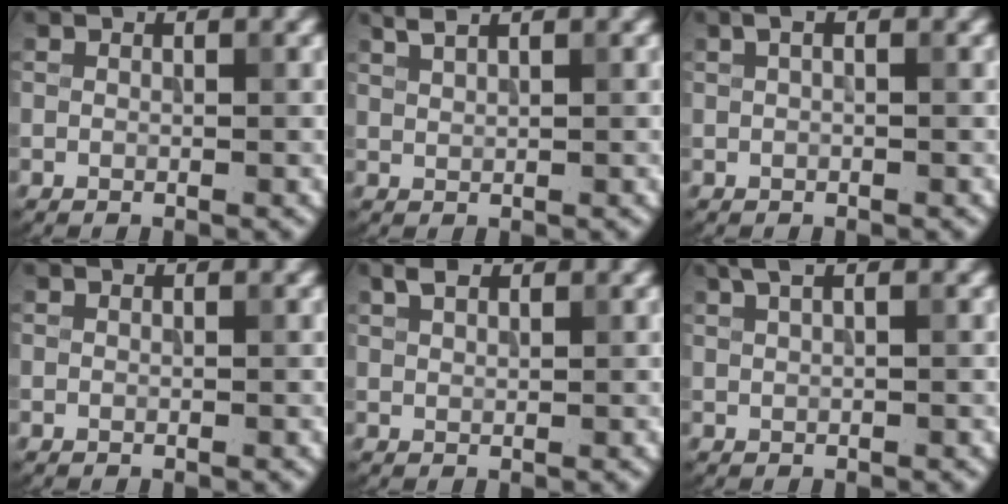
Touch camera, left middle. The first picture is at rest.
{"total": 1.8, "force": [1.4, 0.5, 1.0], "torque": [-0.013, 0.004, 0.023]}
{"total": 0.9, "force": [0.3, 0.2, 0.8], "torque": [-0.017, 0.006, 0.005]}
{"total": 0.0}
{"total": 1.7, "force": [1.2, 0.8, 1.0], "torque": [-0.021, 0.006, 0.025]}
{"total": 2.1, "force": [1.2, 0.7, 1.5], "torque": [-0.018, 0.001, 0.013]}